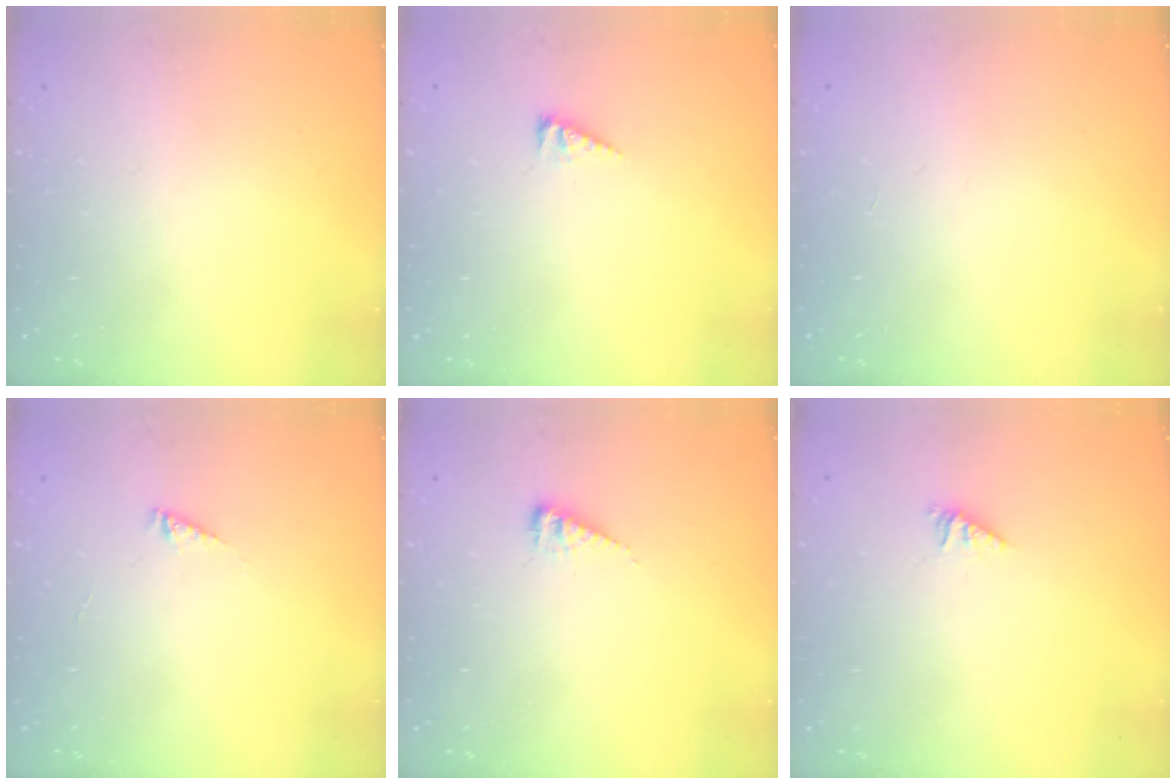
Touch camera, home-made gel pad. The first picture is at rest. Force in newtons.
{"total": 3.0, "press": 2.9, "slide": 0.4}
{"total": 0.0}
{"total": 1.8, "press": 1.8, "slide": 0.2}
{"total": 4.0, "press": 4.0, "slide": 0.5}
{"total": 1.5, "press": 1.5, "slide": 0.3}